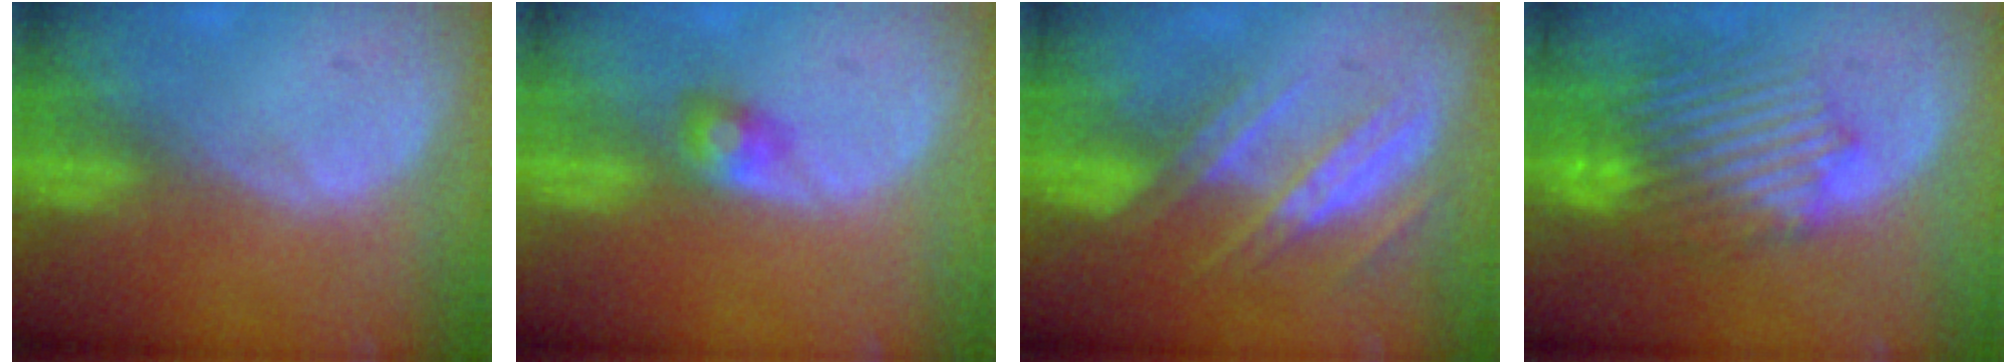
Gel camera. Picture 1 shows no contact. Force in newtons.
{"total": 2.3, "press": 2.3, "slide": 0.2}
{"total": 7.3, "press": 6.8, "slide": 2.7}
{"total": 10.2, "press": 9.3, "slide": 4.1}